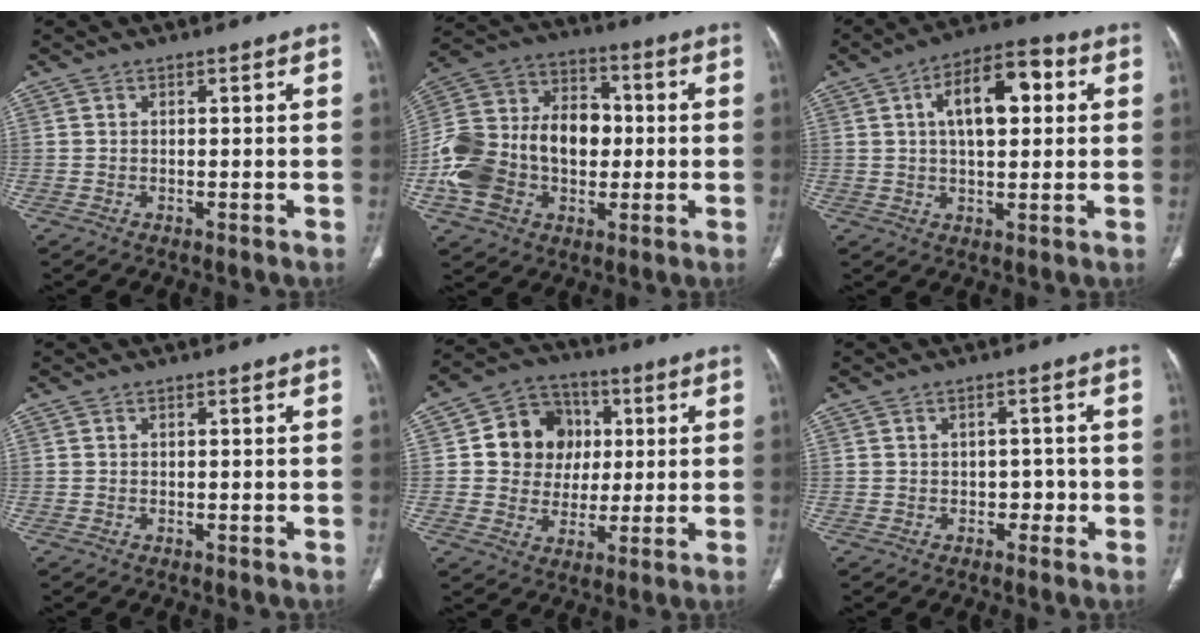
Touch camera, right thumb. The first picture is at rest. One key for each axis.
{"total": 23.1, "fx": -2.4, "fy": 16.4, "fz": 16.0, "tx": -0.302, "ty": 0.036, "tz": -0.036}
{"total": 12.7, "fx": 3.1, "fy": 6.2, "fz": 10.6, "tx": -0.154, "ty": 0.019, "tz": 0.043}
{"total": 0.0}
{"total": 12.4, "fx": 2.1, "fy": 11.1, "fz": 5.1, "tx": -0.035, "ty": 0.007, "tz": 0.035}
{"total": 2.5, "fx": -0.7, "fy": 2.0, "fz": 1.3, "tx": 0.004, "ty": 0.008, "tz": -0.014}